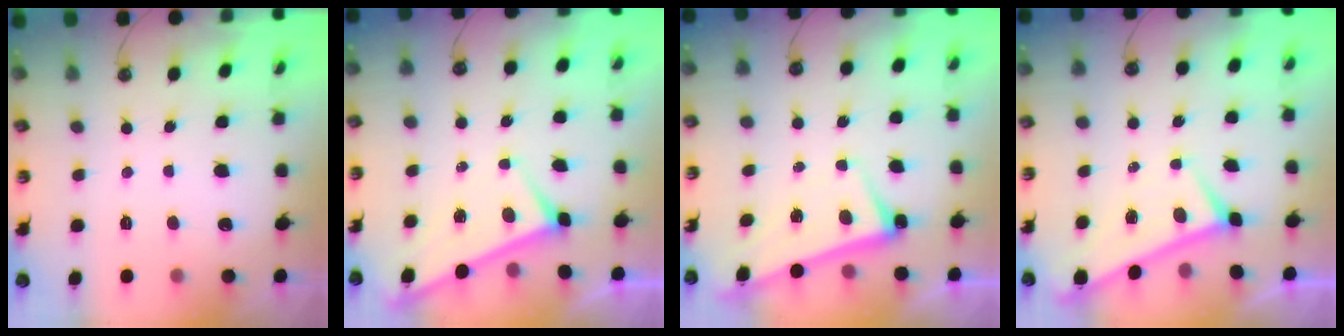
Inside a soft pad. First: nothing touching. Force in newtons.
{"total": 2.9, "press": 2.9, "slide": 0.3}
{"total": 2.6, "press": 2.5, "slide": 0.9}
{"total": 0.0}